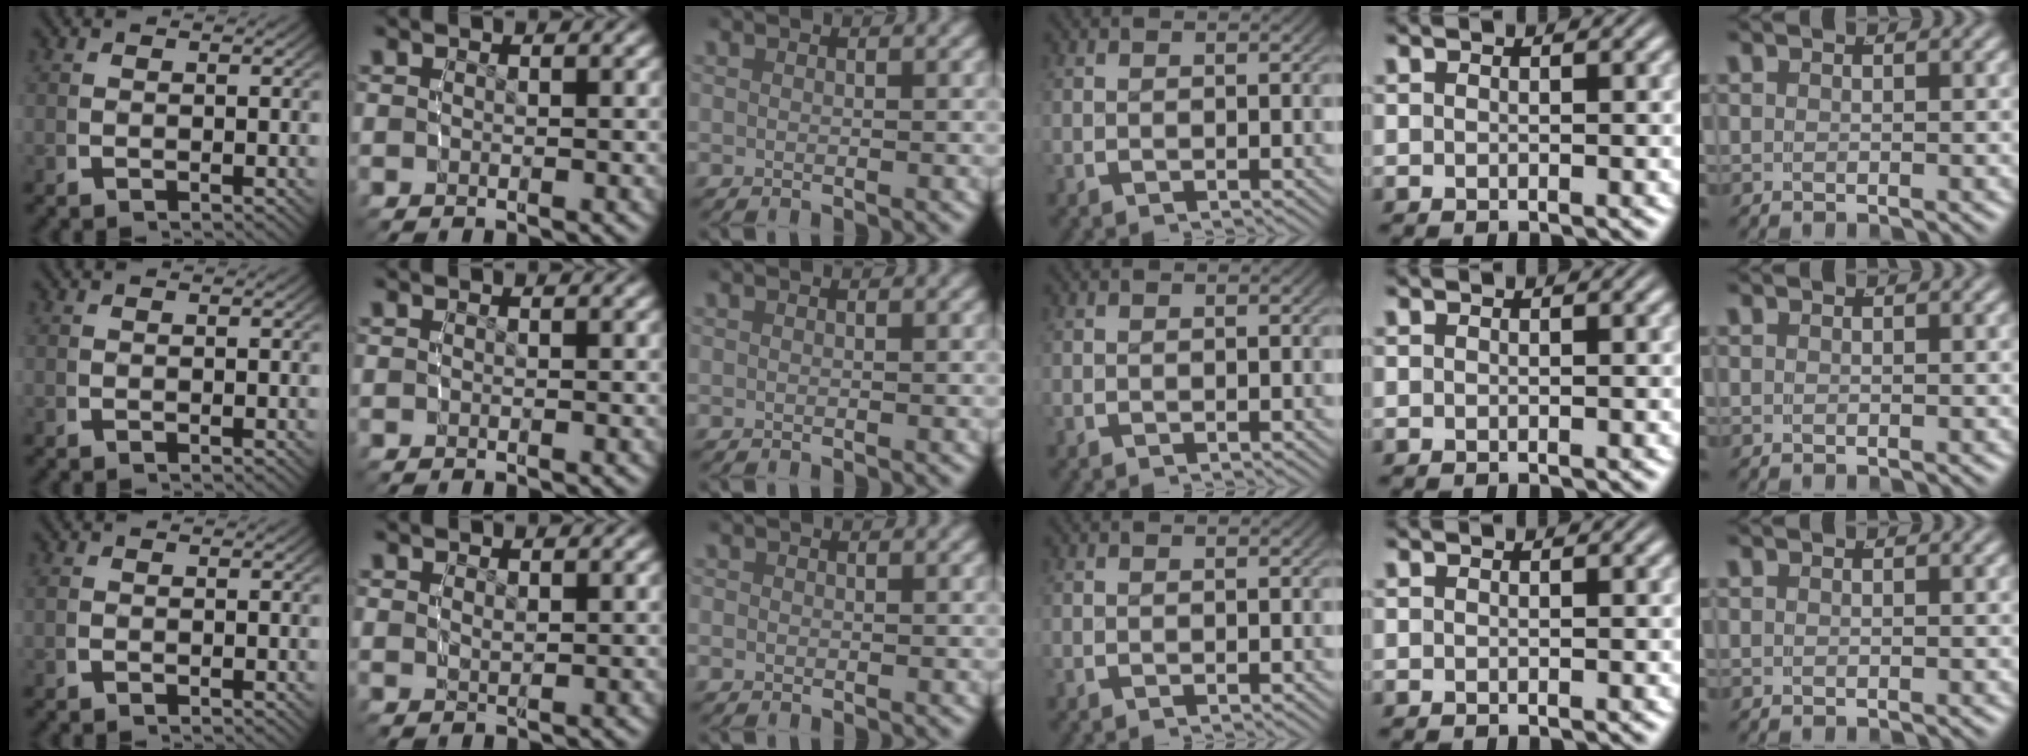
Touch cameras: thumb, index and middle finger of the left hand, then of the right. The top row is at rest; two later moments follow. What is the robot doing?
{"motion": "grasp_and_lifting", "object": "small bumper sticker"}